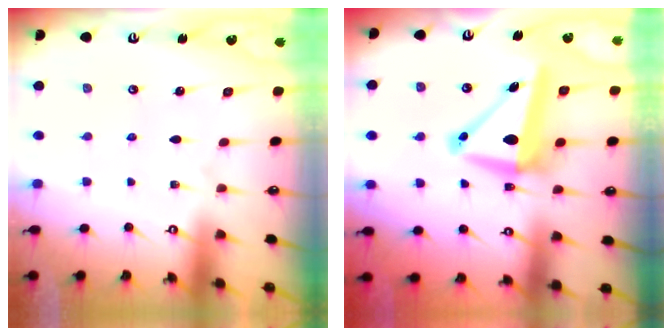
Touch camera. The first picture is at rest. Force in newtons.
{"total": 10.9, "press": 10.9, "slide": 1.2}